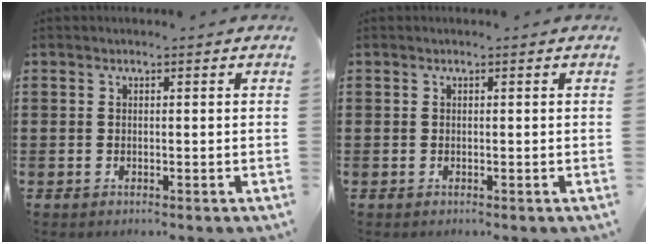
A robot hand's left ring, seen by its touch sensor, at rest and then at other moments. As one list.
[{"total": 0.0}]